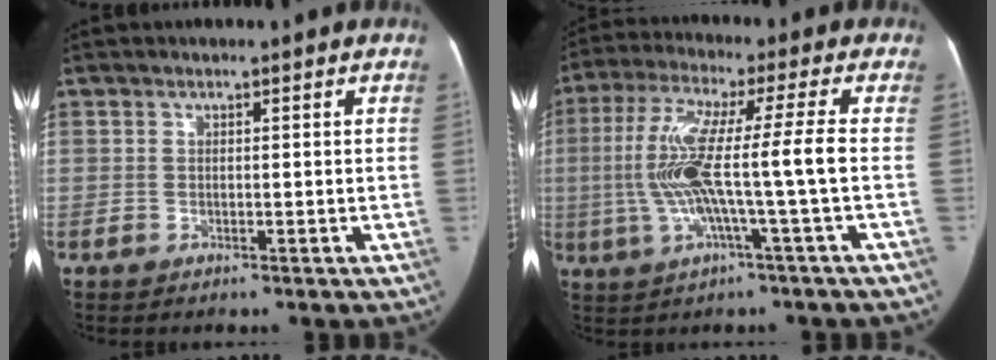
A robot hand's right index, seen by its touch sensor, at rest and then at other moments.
{"total": 12.2, "force": [-1.3, -1.0, 12.1], "torque": [-0.243, 0.013, -0.028]}